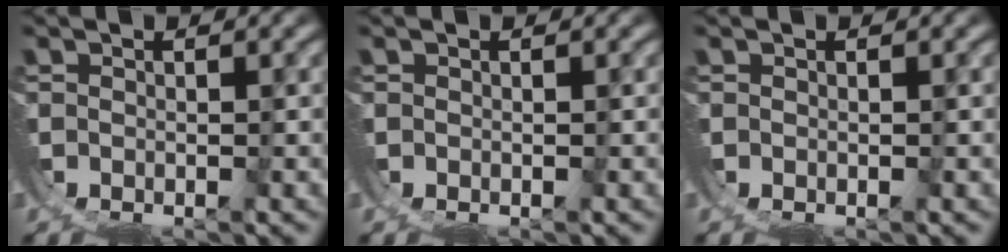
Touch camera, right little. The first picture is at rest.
{"total": 0.0}
{"total": 0.0}